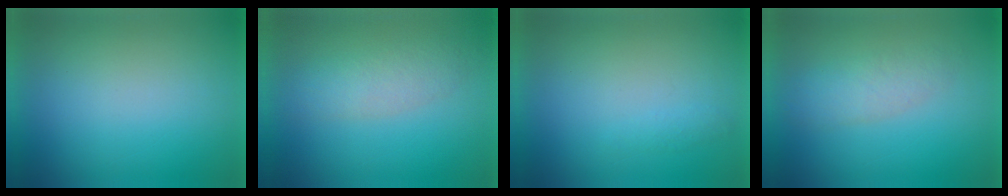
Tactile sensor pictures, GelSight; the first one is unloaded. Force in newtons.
{"total": 3.4}
{"total": 1.2}
{"total": 2.9}